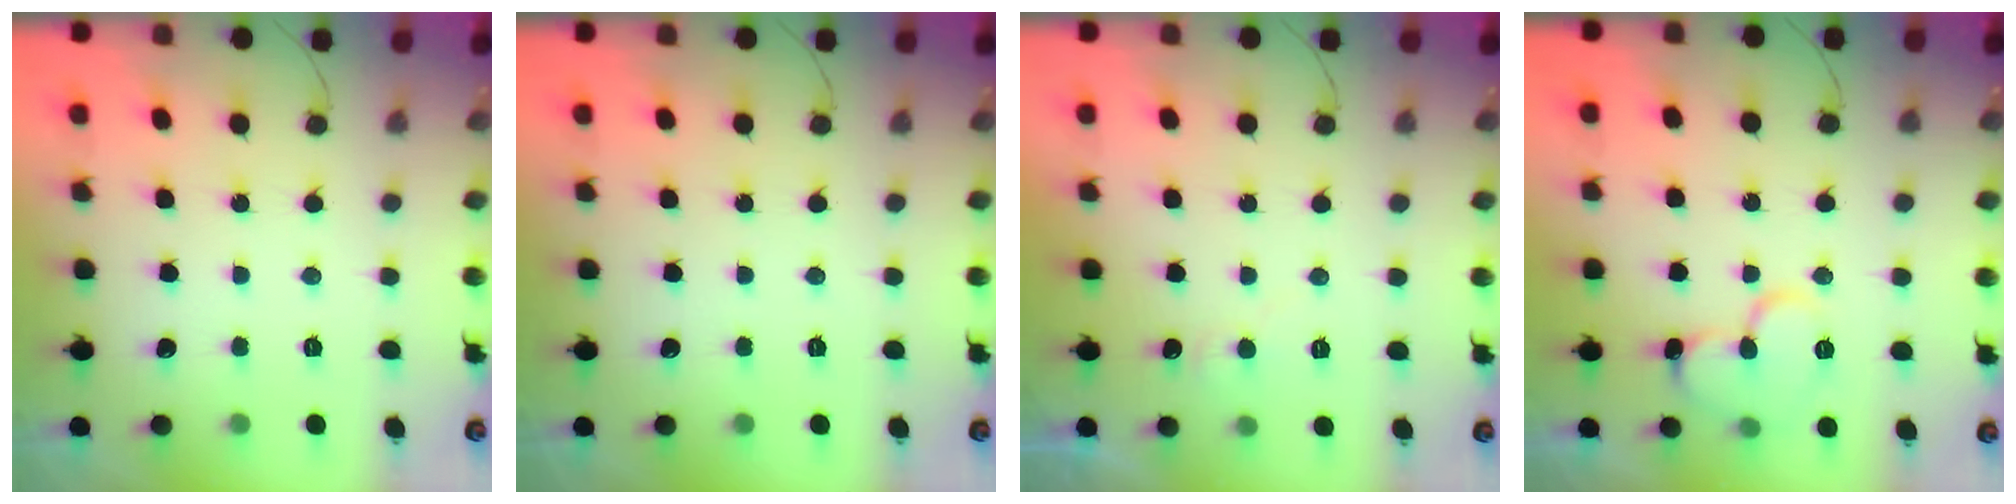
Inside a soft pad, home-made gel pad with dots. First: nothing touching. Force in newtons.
{"total": 0.0}
{"total": 4.5, "press": 4.4, "slide": 0.5}
{"total": 11.4, "press": 11.3, "slide": 1.2}